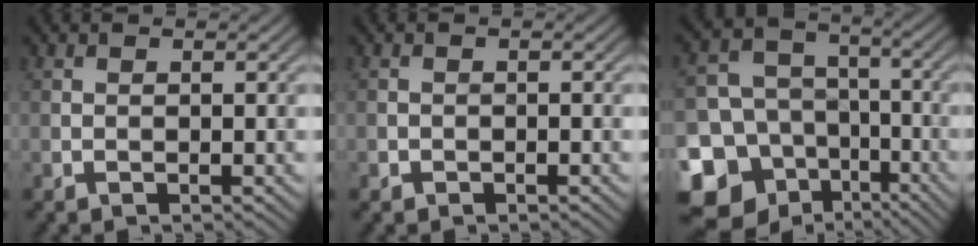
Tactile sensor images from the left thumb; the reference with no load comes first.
{"total": 0.8, "force": [-0.5, 0.6, 0.2], "torque": [-0.001, -0.002, -0.009]}
{"total": 16.1, "force": [-7.4, 13.0, 5.9], "torque": [-0.184, -0.039, -0.117]}